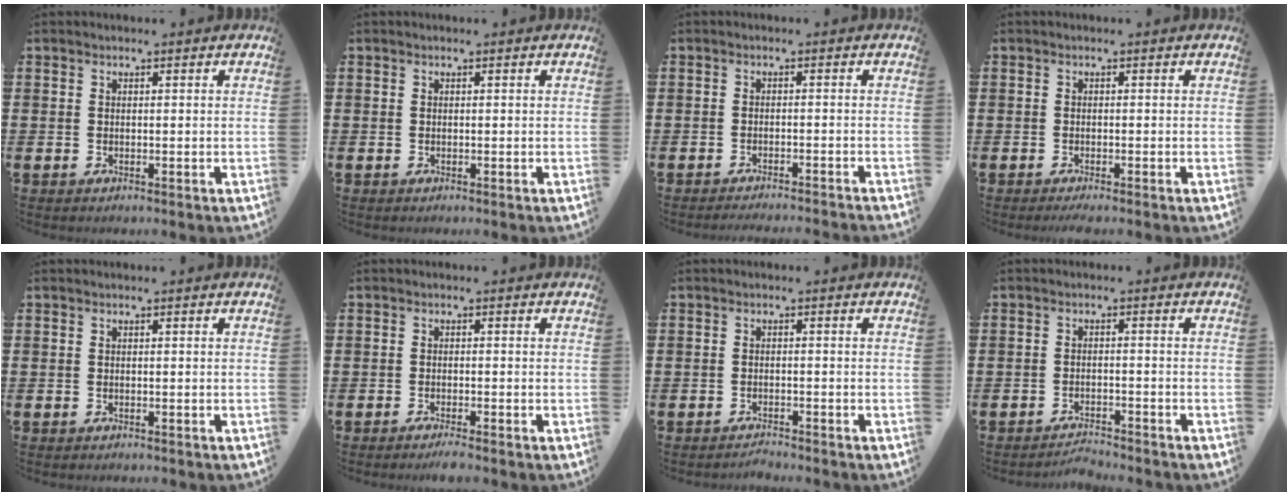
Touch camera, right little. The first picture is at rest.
{"total": 0.0}
{"total": 1.4, "force": [-1.4, -0.3, 0.1], "torque": [0.000, 0.004, -0.028]}
{"total": 0.8, "force": [-0.6, -0.1, 0.5], "torque": [-0.007, -0.002, -0.010]}
{"total": 0.0}
{"total": 1.4, "force": [-1.1, 0.0, 0.8], "torque": [-0.012, 0.001, -0.022]}
{"total": 1.1, "force": [-1.1, -0.1, 0.0], "torque": [-0.004, 0.003, -0.022]}
{"total": 1.9, "force": [-1.9, -0.1, 0.0], "torque": [-0.006, 0.005, -0.039]}